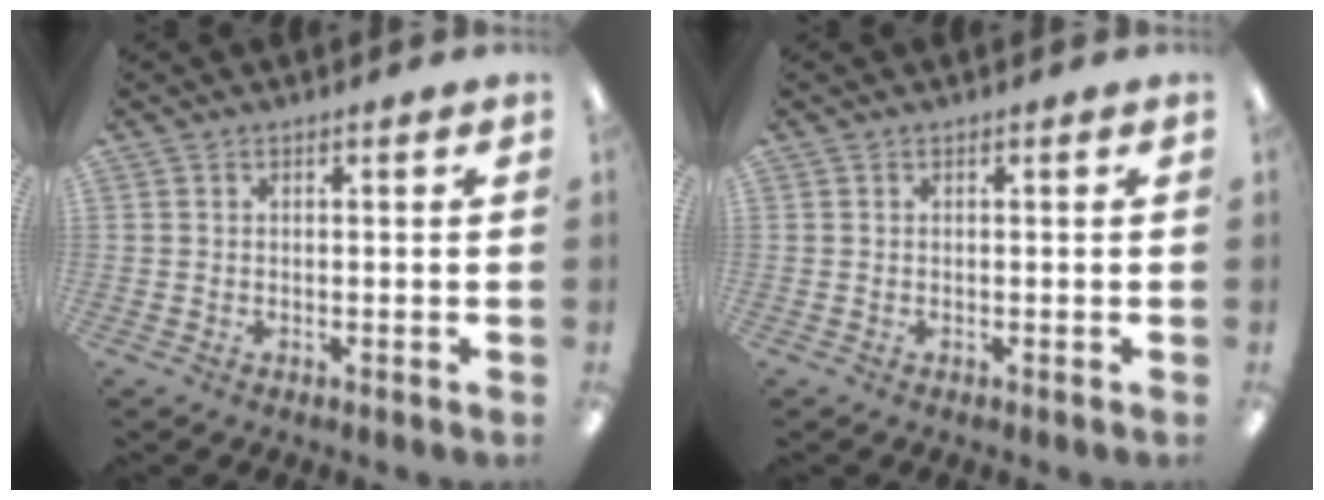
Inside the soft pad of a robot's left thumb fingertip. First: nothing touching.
{"total": 0.0}